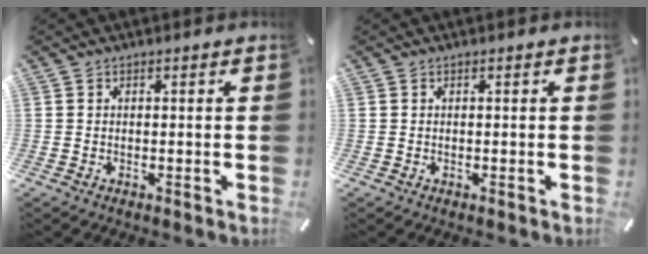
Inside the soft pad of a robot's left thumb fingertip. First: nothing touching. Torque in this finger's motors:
{"motor_torque": [-0.07, -0.02, -0.03, 0.09, 0.00]}